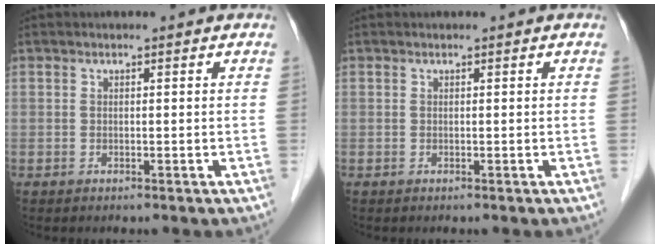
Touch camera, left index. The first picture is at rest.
{"total": 0.0}